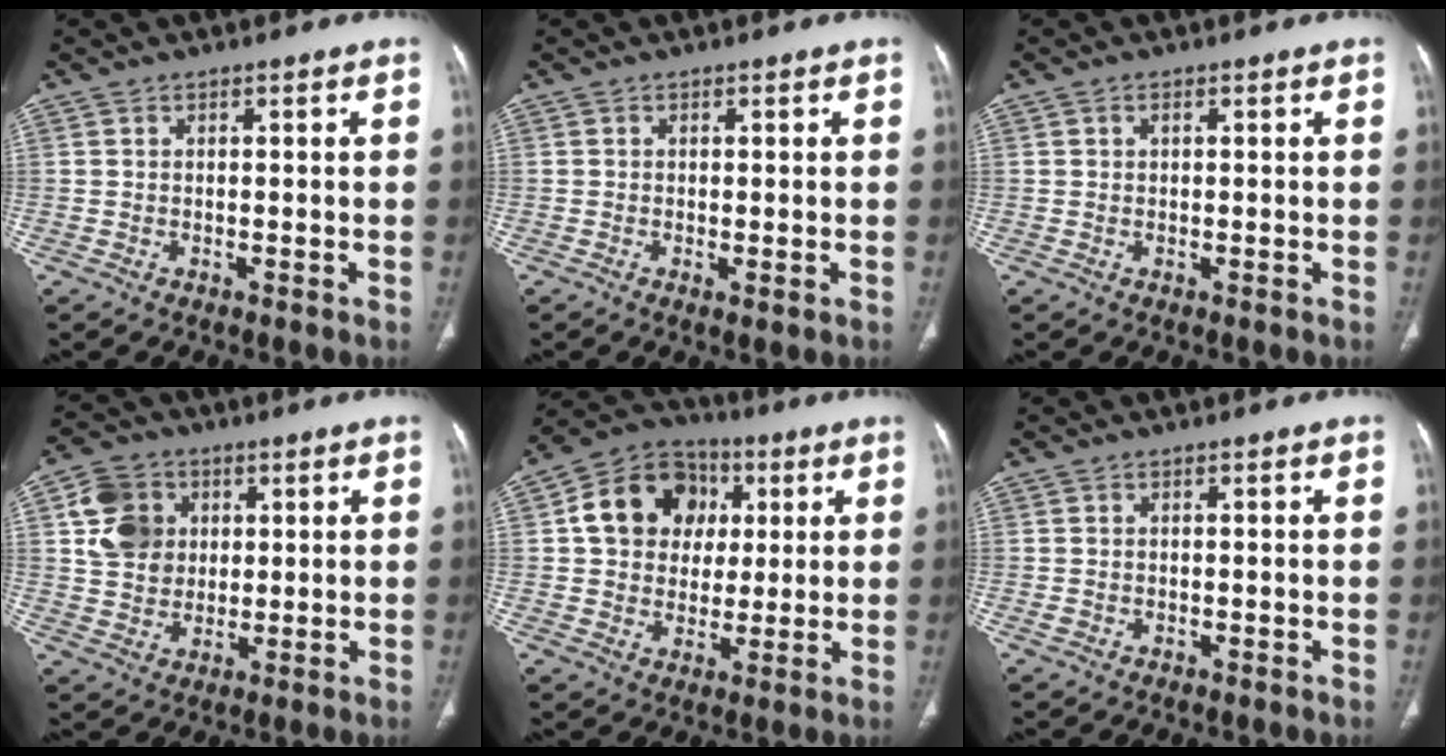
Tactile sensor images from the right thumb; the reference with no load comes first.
{"total": 1.0, "force": [-0.2, 0.3, 0.9], "torque": [-0.022, -0.006, -0.004]}
{"total": 0.7, "force": [0.2, 0.5, 0.4], "torque": [-0.005, 0.001, 0.004]}
{"total": 10.3, "force": [2.6, 8.8, 4.8], "torque": [-0.059, 0.000, 0.046]}
{"total": 14.6, "force": [3.0, 12.4, 7.0], "torque": [-0.088, 0.009, 0.047]}
{"total": 0.8, "force": [-0.2, 0.7, 0.4], "torque": [-0.012, 0.003, -0.001]}